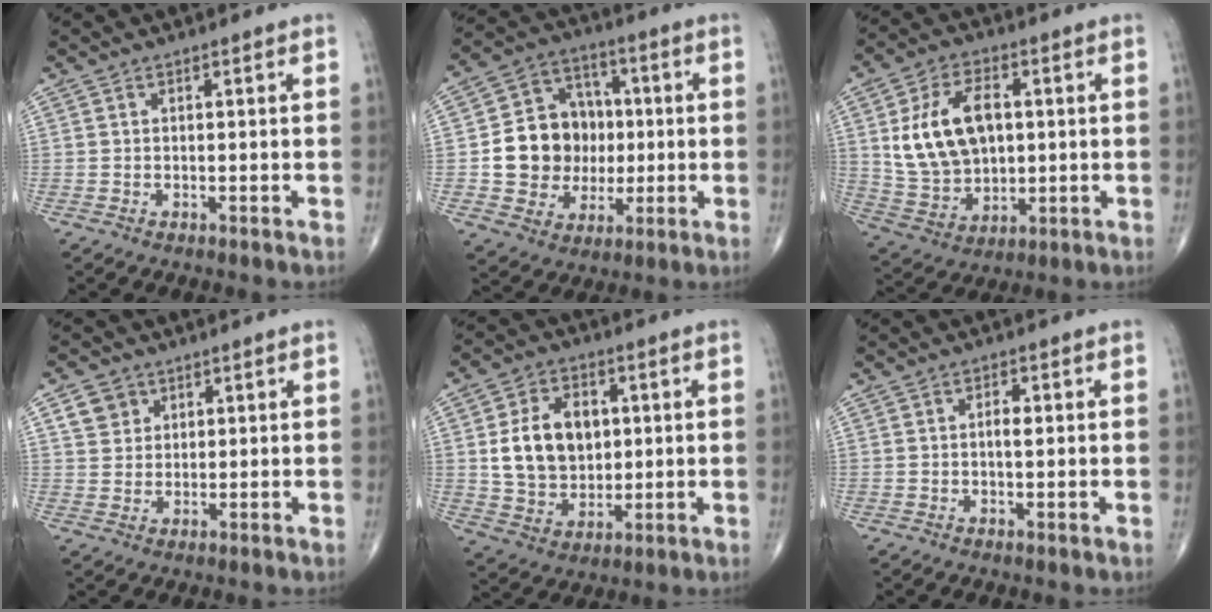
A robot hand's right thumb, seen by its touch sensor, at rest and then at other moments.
{"total": 15.1, "force": [-0.2, 13.0, 7.6], "torque": [-0.079, 0.028, 0.007]}
{"total": 15.2, "force": [2.6, 10.0, 11.1], "torque": [-0.177, -0.001, 0.055]}
{"total": 4.6, "force": [2.2, 3.8, 1.3], "torque": [-0.006, -0.008, 0.040]}
{"total": 13.4, "force": [2.0, 9.8, 8.8], "torque": [-0.119, -0.005, 0.043]}
{"total": 2.2, "force": [0.2, 0.9, 2.0], "torque": [-0.033, 0.001, 0.000]}